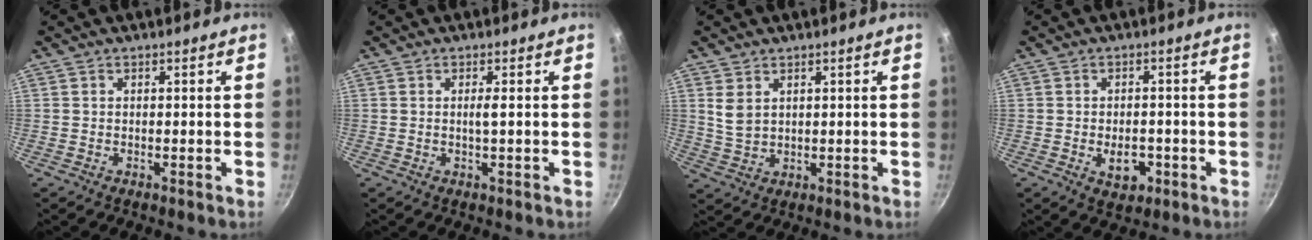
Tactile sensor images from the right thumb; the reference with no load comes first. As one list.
[{"total": 1.2, "force": [0.1, -0.1, 1.2], "torque": [-0.025, -0.001, 0.002]}, {"total": 4.1, "force": [1.8, 2.6, 2.6], "torque": [-0.046, -0.012, 0.040]}, {"total": 5.2, "force": [-1.7, 3.4, 3.5], "torque": [-0.034, 0.007, -0.018]}]